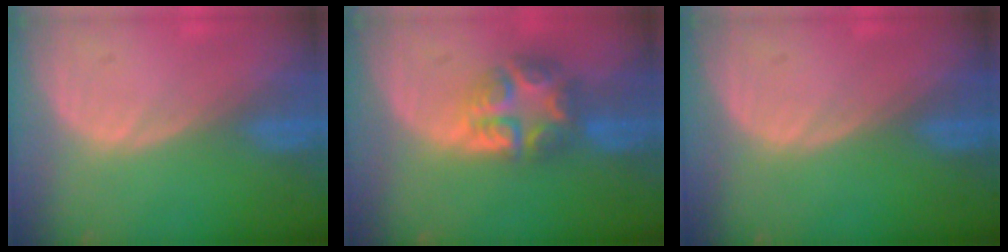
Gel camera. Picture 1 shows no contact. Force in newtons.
{"total": 7.6, "press": 6.6, "slide": 3.8}
{"total": 0.0}